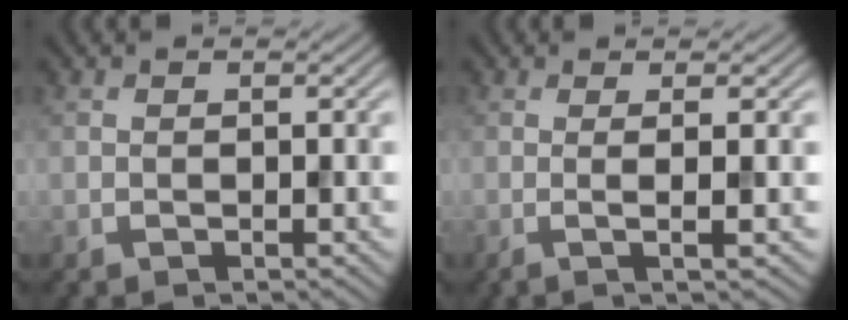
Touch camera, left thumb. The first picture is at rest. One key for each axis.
{"total": 2.9, "fx": 0.0, "fy": 0.4, "fz": 2.9, "tx": -0.043, "ty": 0.007, "tz": -0.001}